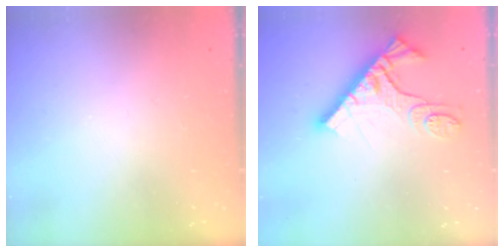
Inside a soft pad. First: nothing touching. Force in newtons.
{"total": 13.6, "press": 13.5, "slide": 1.5}